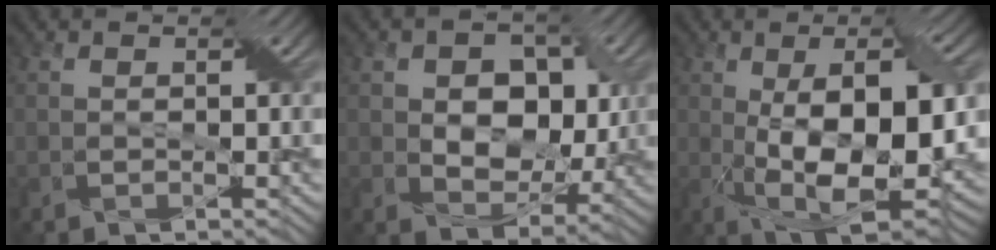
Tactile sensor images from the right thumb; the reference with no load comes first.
{"total": 8.1, "force": [0.9, 5.9, 5.4], "torque": [-0.091, -0.002, 0.007]}
{"total": 14.2, "force": [-0.7, 6.3, 12.7], "torque": [-0.200, -0.007, -0.006]}